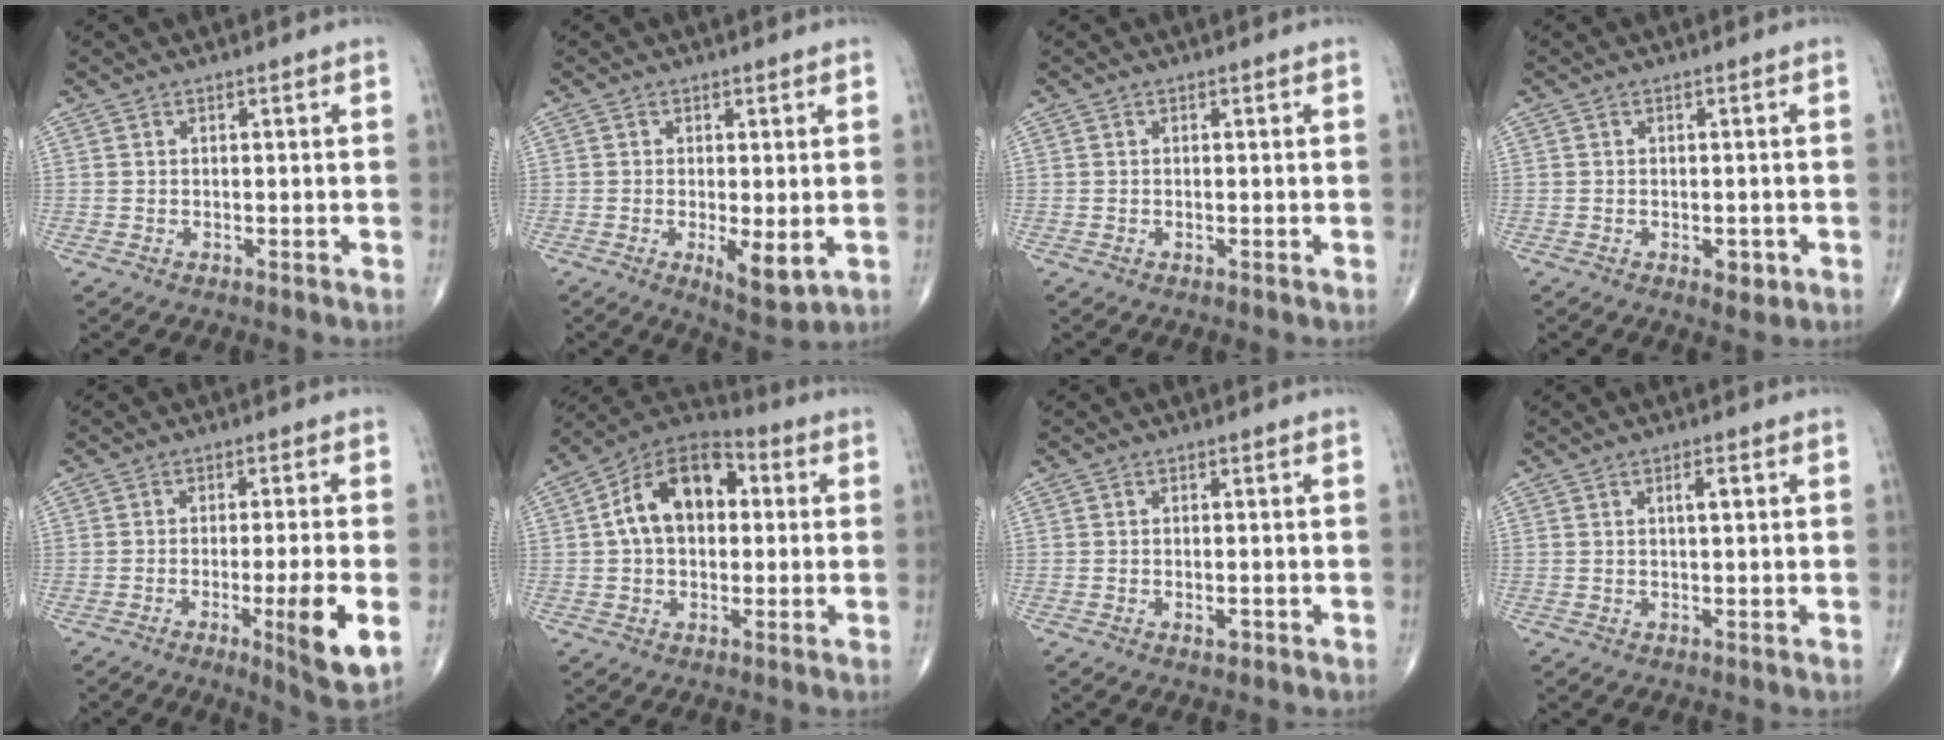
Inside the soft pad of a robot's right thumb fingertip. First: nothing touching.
{"total": 6.3, "force": [-1.3, 2.3, 5.7], "torque": [-0.089, -0.019, -0.015]}
{"total": 0.0}
{"total": 2.6, "force": [-1.0, 1.5, 1.9], "torque": [-0.014, 0.001, -0.010]}
{"total": 11.3, "force": [-3.1, 1.3, 10.8], "torque": [-0.162, -0.012, -0.044]}
{"total": 14.8, "force": [2.2, 9.5, 11.2], "torque": [-0.167, 0.031, 0.025]}
{"total": 1.5, "force": [-0.6, 0.7, 1.2], "torque": [-0.018, -0.001, -0.008]}
{"total": 2.1, "force": [0.6, 0.6, 1.9], "torque": [-0.031, -0.001, 0.009]}